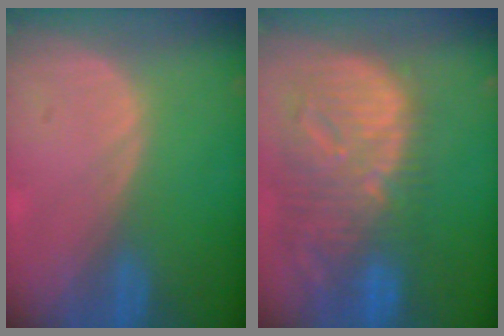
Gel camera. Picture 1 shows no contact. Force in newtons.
{"total": 12.9, "press": 11.2, "slide": 6.4}